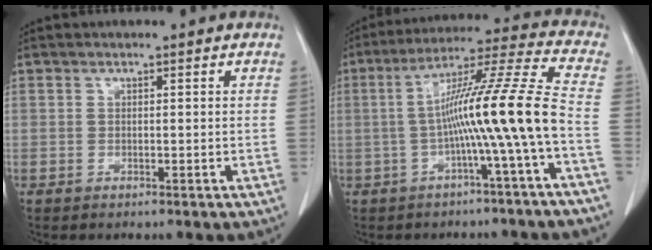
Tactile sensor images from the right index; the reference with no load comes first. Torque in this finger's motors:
{"motor_torque": [1.75, -0.39, 0.69, 0.21]}